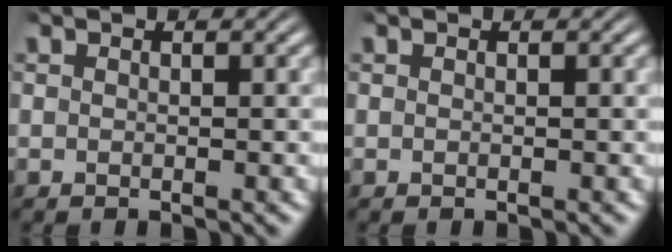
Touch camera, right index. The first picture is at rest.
{"total": 0.0}